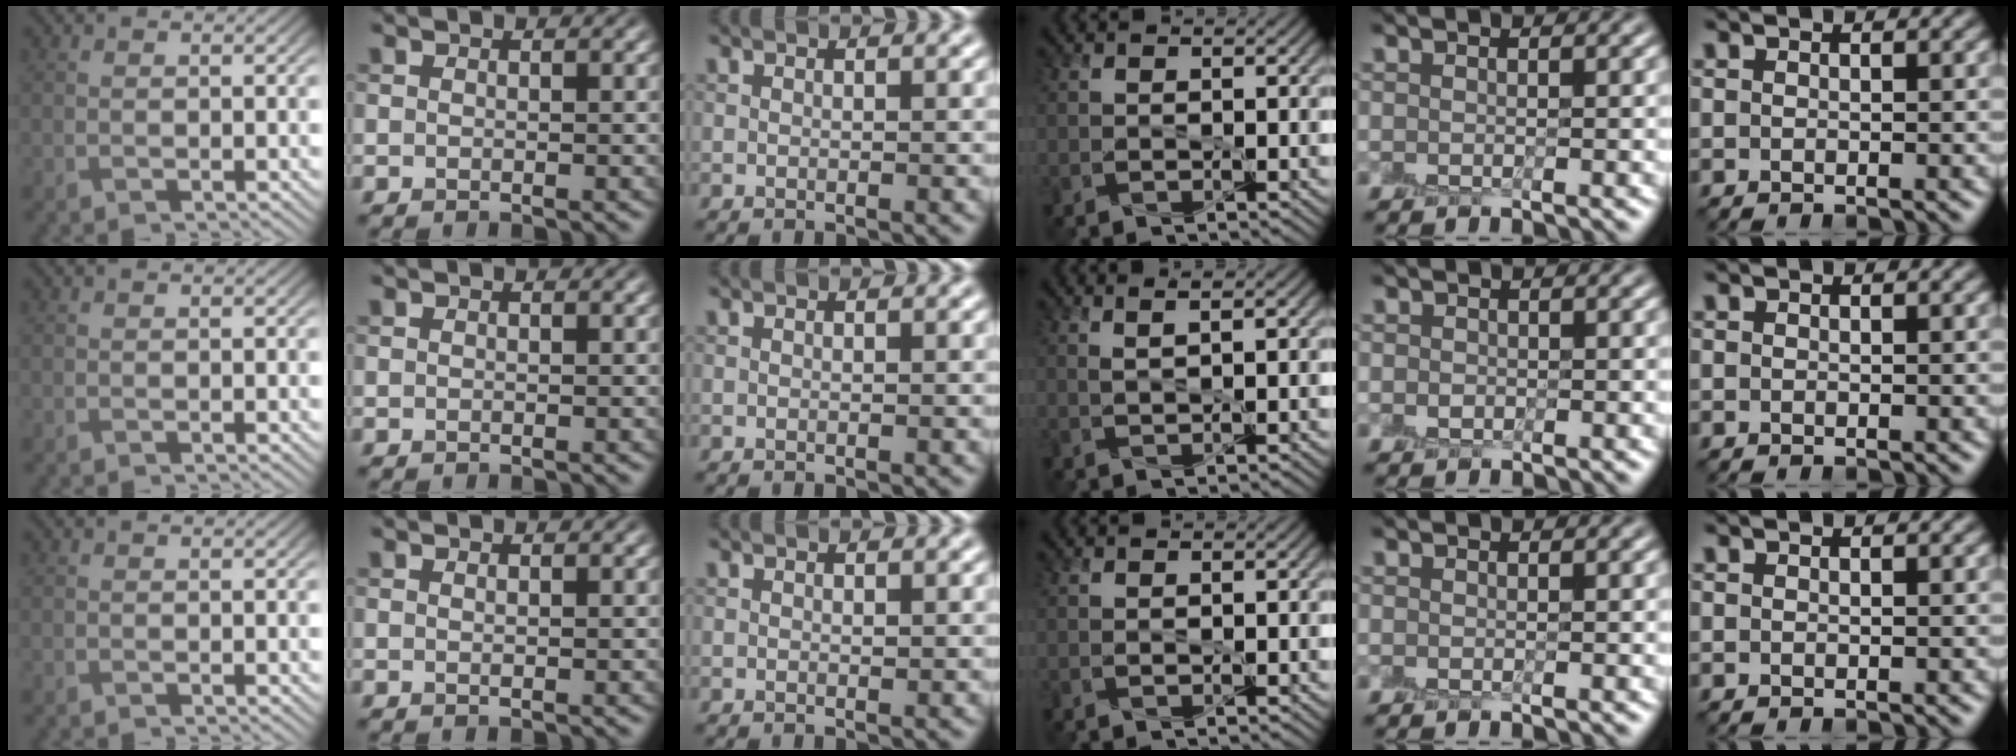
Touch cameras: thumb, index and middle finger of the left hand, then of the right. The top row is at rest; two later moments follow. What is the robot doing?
{"motion": "peel", "object": "small bumper sticker"}